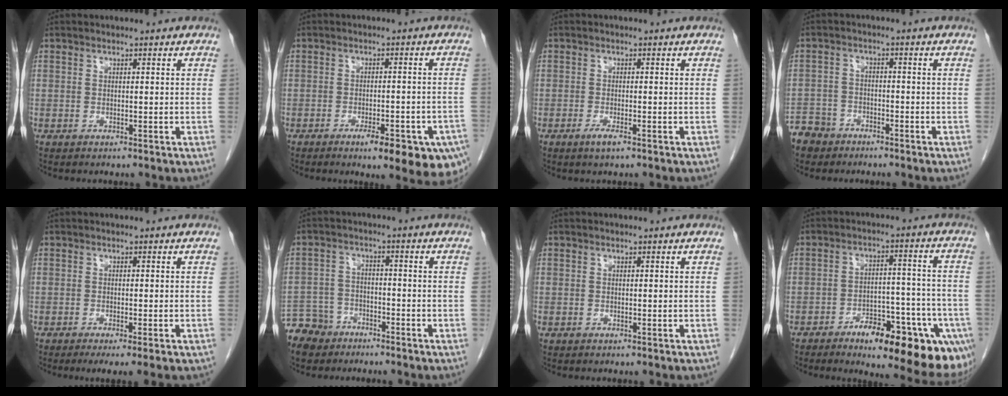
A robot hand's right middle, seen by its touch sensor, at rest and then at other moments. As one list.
[{"total": 12.7, "force": [-7.9, 3.2, 9.4], "torque": [-0.061, 0.008, -0.100]}, {"total": 1.9, "force": [-1.1, 0.3, 1.5], "torque": [-0.032, -0.003, -0.020]}, {"total": 6.5, "force": [-5.1, 4.1, 0.4], "torque": [-0.014, 0.002, -0.095]}, {"total": 5.7, "force": [-3.8, 0.6, 4.2], "torque": [-0.050, -0.014, -0.053]}, {"total": 7.1, "force": [-5.6, 4.3, 0.5], "torque": [-0.014, 0.000, -0.106]}, {"total": 0.0}, {"total": 16.8, "force": [-11.8, 4.6, 11.0], "torque": [-0.062, 0.033, -0.157]}]